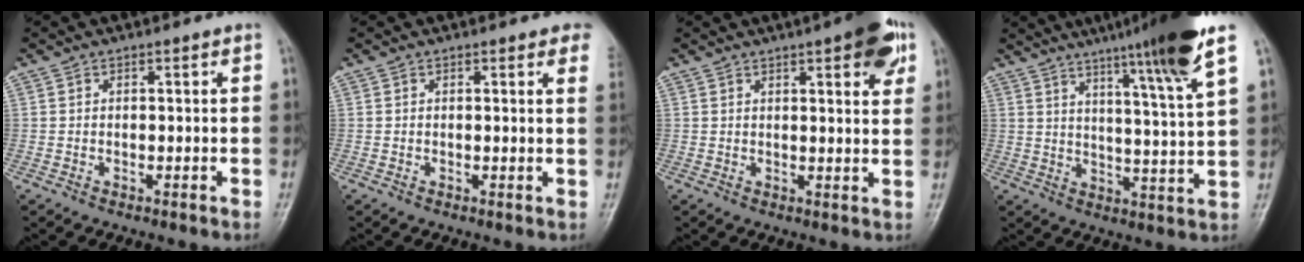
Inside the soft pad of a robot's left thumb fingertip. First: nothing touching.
{"total": 3.6, "force": [2.8, 1.2, 2.0], "torque": [-0.006, -0.005, 0.016]}
{"total": 9.5, "force": [4.8, 2.7, 7.7], "torque": [-0.074, -0.013, 0.058]}
{"total": 15.8, "force": [10.2, -0.6, 12.1], "torque": [-0.179, -0.042, 0.145]}